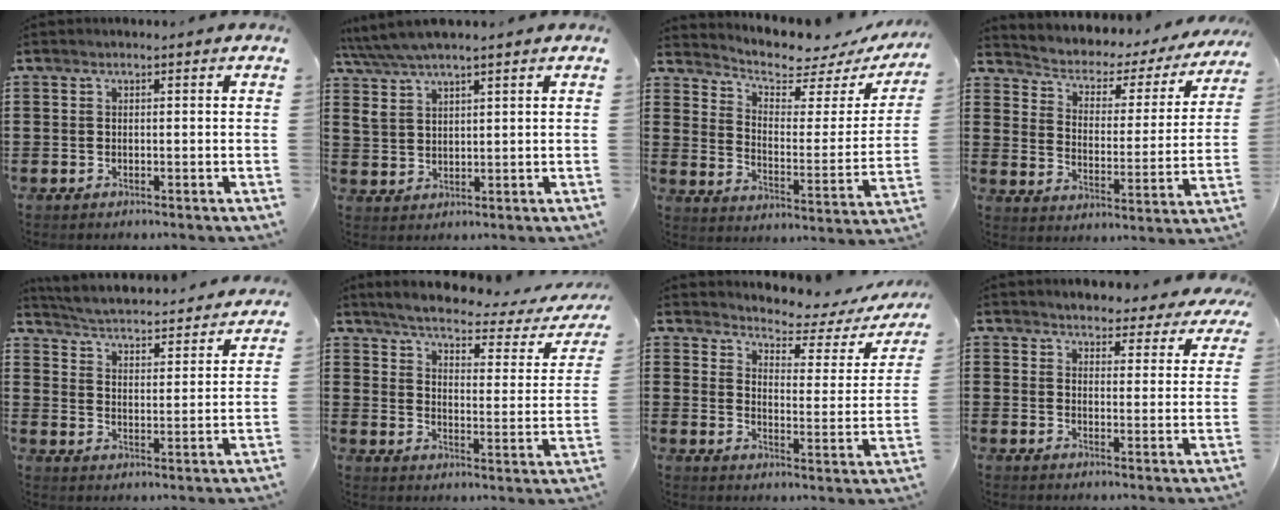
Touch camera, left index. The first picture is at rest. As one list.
[{"total": 4.2, "force": [3.2, 1.2, 2.5], "torque": [-0.059, 0.000, 0.057]}, {"total": 4.5, "force": [4.1, 1.2, 1.5], "torque": [-0.055, -0.032, 0.065]}, {"total": 2.4, "force": [1.6, 1.6, 0.7], "torque": [-0.031, -0.020, 0.015]}, {"total": 3.2, "force": [3.1, -0.4, 0.4], "torque": [-0.031, -0.034, 0.043]}, {"total": 3.5, "force": [3.0, 0.0, 1.8], "torque": [-0.056, -0.025, 0.040]}, {"total": 3.2, "force": [3.0, 0.4, 0.9], "torque": [-0.035, -0.030, 0.041]}, {"total": 3.5, "force": [3.5, 0.2, -0.1], "torque": [-0.017, -0.021, 0.059]}]